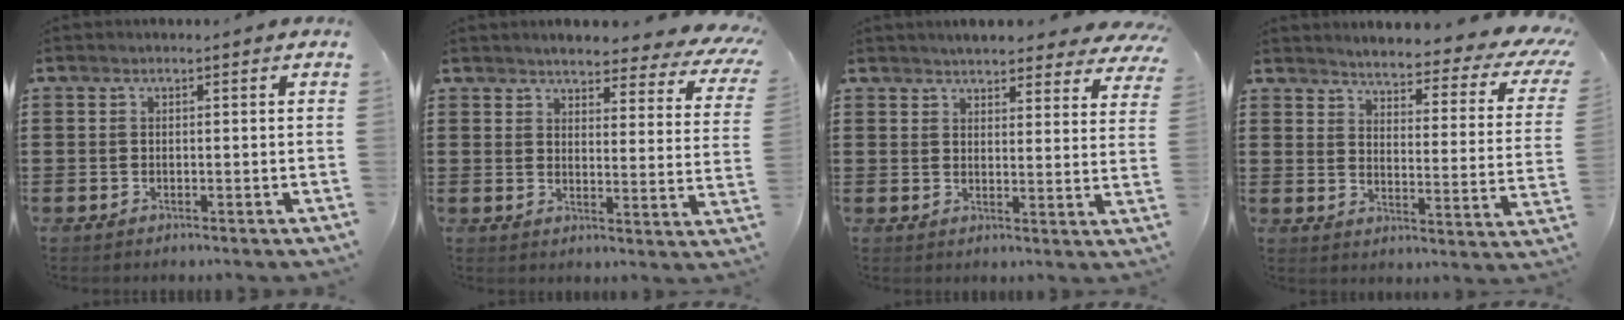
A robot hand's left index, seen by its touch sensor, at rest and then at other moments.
{"total": 4.4, "force": [4.0, 0.4, 1.8], "torque": [-0.046, -0.030, 0.067]}
{"total": 4.6, "force": [4.5, 0.3, 1.0], "torque": [-0.028, -0.018, 0.081]}
{"total": 4.0, "force": [3.5, 0.1, 1.9], "torque": [-0.050, -0.036, 0.049]}